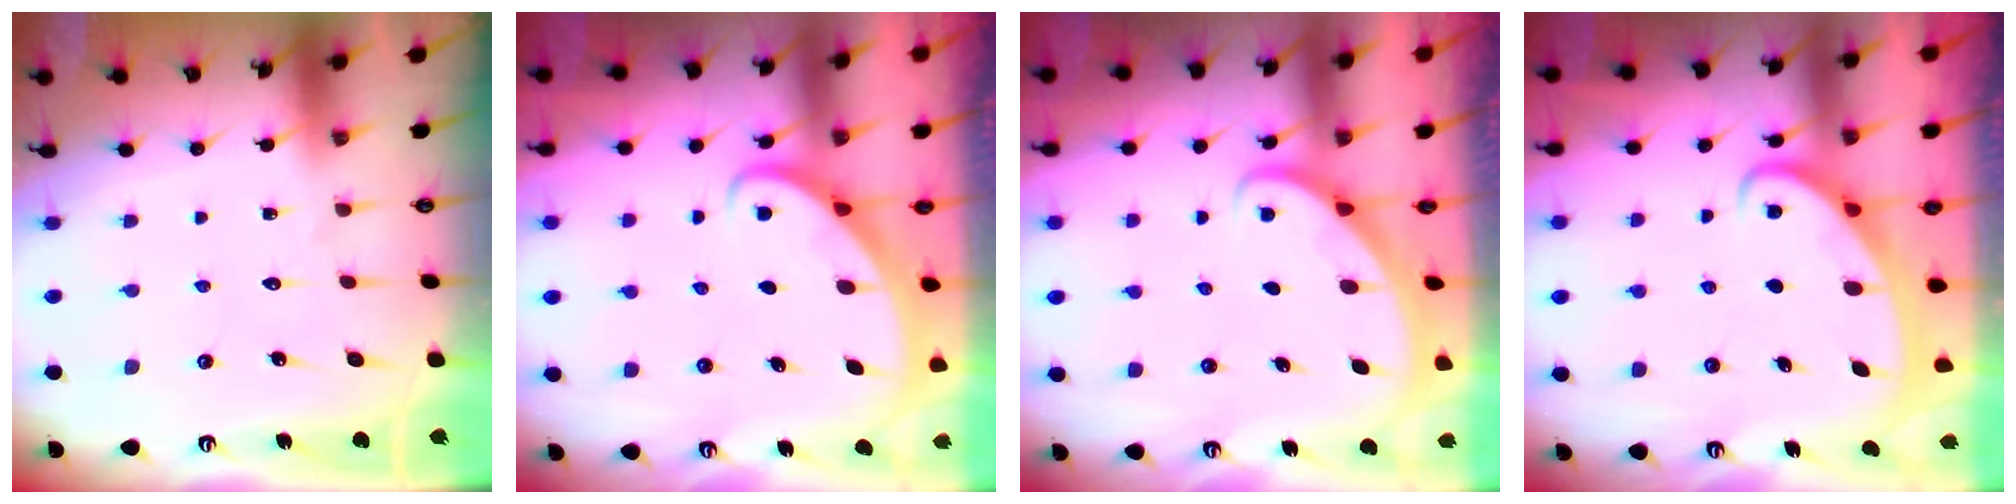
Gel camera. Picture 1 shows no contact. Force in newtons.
{"total": 2.7, "press": 2.7, "slide": 0.2}
{"total": 1.9, "press": 1.9, "slide": 0.1}
{"total": 2.4, "press": 2.3, "slide": 0.5}